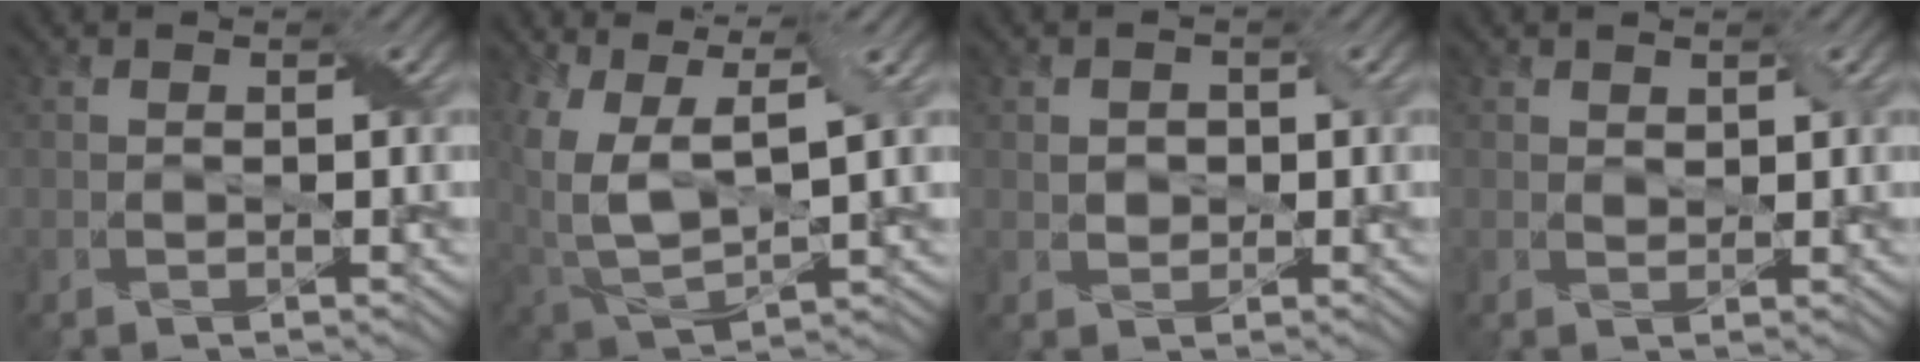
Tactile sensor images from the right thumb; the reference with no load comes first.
{"total": 12.6, "force": [3.9, 6.8, 9.9], "torque": [-0.230, -0.019, 0.088]}
{"total": 1.7, "force": [0.1, 1.6, 0.6], "torque": [-0.011, -0.005, 0.005]}
{"total": 1.1, "force": [0.8, 0.7, 0.3], "torque": [-0.006, -0.005, 0.020]}